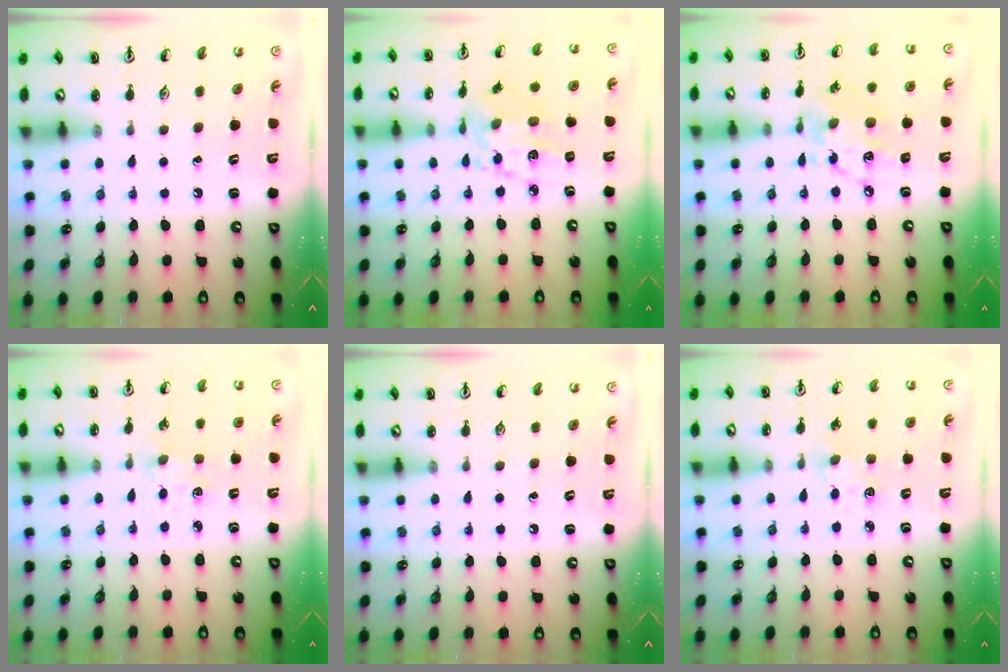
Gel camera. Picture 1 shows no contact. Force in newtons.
{"total": 10.5, "press": 10.4, "slide": 0.6}
{"total": 11.4, "press": 11.4, "slide": 0.7}
{"total": 1.9, "press": 1.9, "slide": 0.2}
{"total": 0.0}
{"total": 4.2, "press": 4.2, "slide": 0.6}